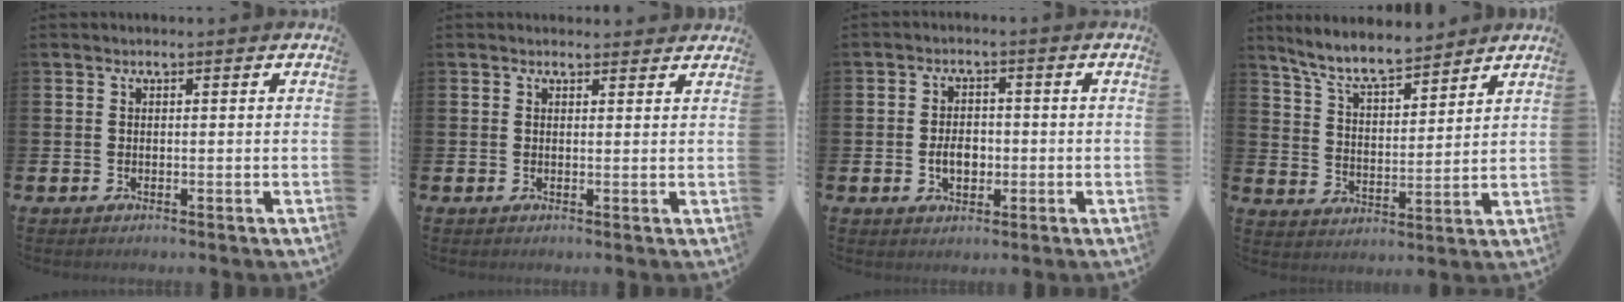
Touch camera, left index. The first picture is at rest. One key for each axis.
{"total": 1.3, "fx": 1.3, "fy": 0.4, "fz": 0.0, "tx": 0.015, "ty": -0.003, "tz": 0.020}
{"total": 3.6, "fx": -0.8, "fy": 2.5, "fz": 2.5, "tx": -0.033, "ty": -0.002, "tz": -0.020}
{"total": 7.8, "fx": 7.1, "fy": 1.3, "fz": 3.0, "tx": -0.087, "ty": -0.035, "tz": 0.126}